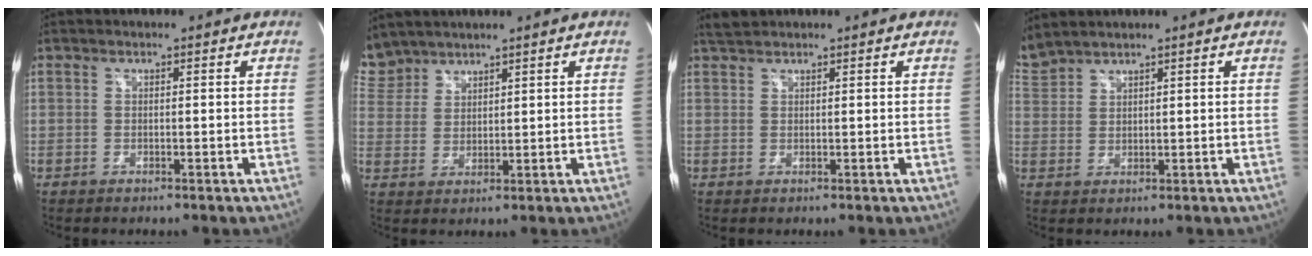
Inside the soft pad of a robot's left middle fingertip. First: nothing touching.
{"total": 6.2, "force": [5.7, 2.5, 0.1], "torque": [-0.012, 0.011, 0.126]}
{"total": 1.6, "force": [1.6, 0.2, 0.3], "torque": [-0.014, 0.011, 0.034]}
{"total": 4.0, "force": [3.9, -0.1, 0.7], "torque": [-0.038, 0.018, 0.092]}